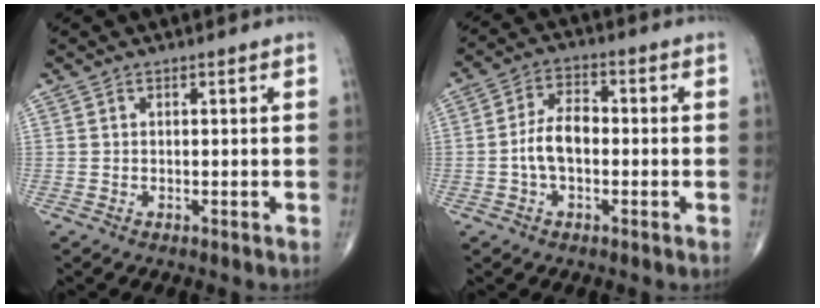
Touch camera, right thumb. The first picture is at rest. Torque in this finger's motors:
{"motor_torque": [1.13, 0.97, 0.72, -0.13, 0.06]}